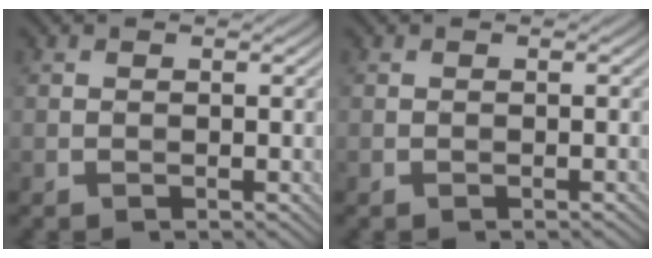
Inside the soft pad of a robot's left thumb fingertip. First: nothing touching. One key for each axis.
{"total": 0.0}